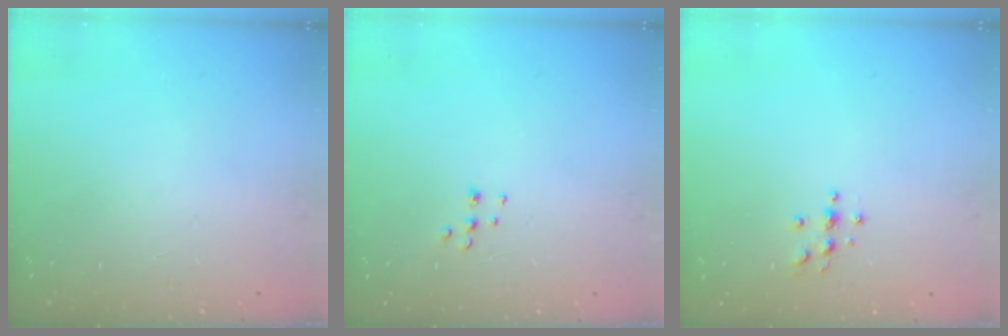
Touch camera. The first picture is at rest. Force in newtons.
{"total": 5.3, "press": 5.3, "slide": 0.6}
{"total": 3.3, "press": 3.3, "slide": 0.5}